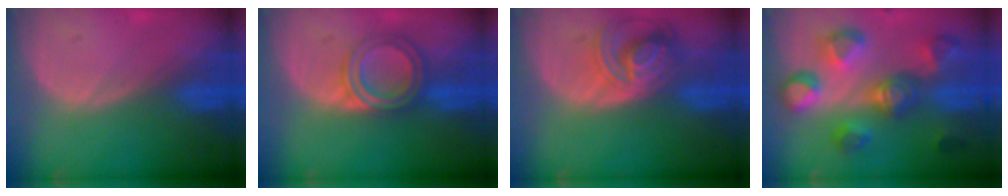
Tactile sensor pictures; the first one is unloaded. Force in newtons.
{"total": 5.3, "press": 5.3, "slide": 0.2}
{"total": 7.7, "press": 6.9, "slide": 3.4}
{"total": 10.5, "press": 10.0, "slide": 3.3}